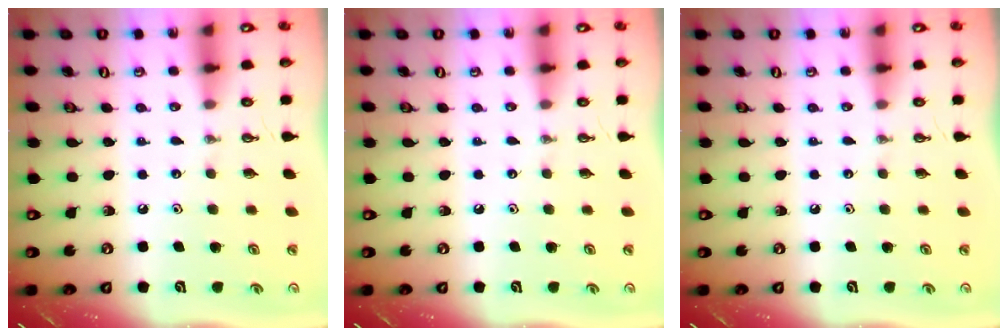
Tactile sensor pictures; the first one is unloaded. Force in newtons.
{"total": 0.0}
{"total": 0.0}